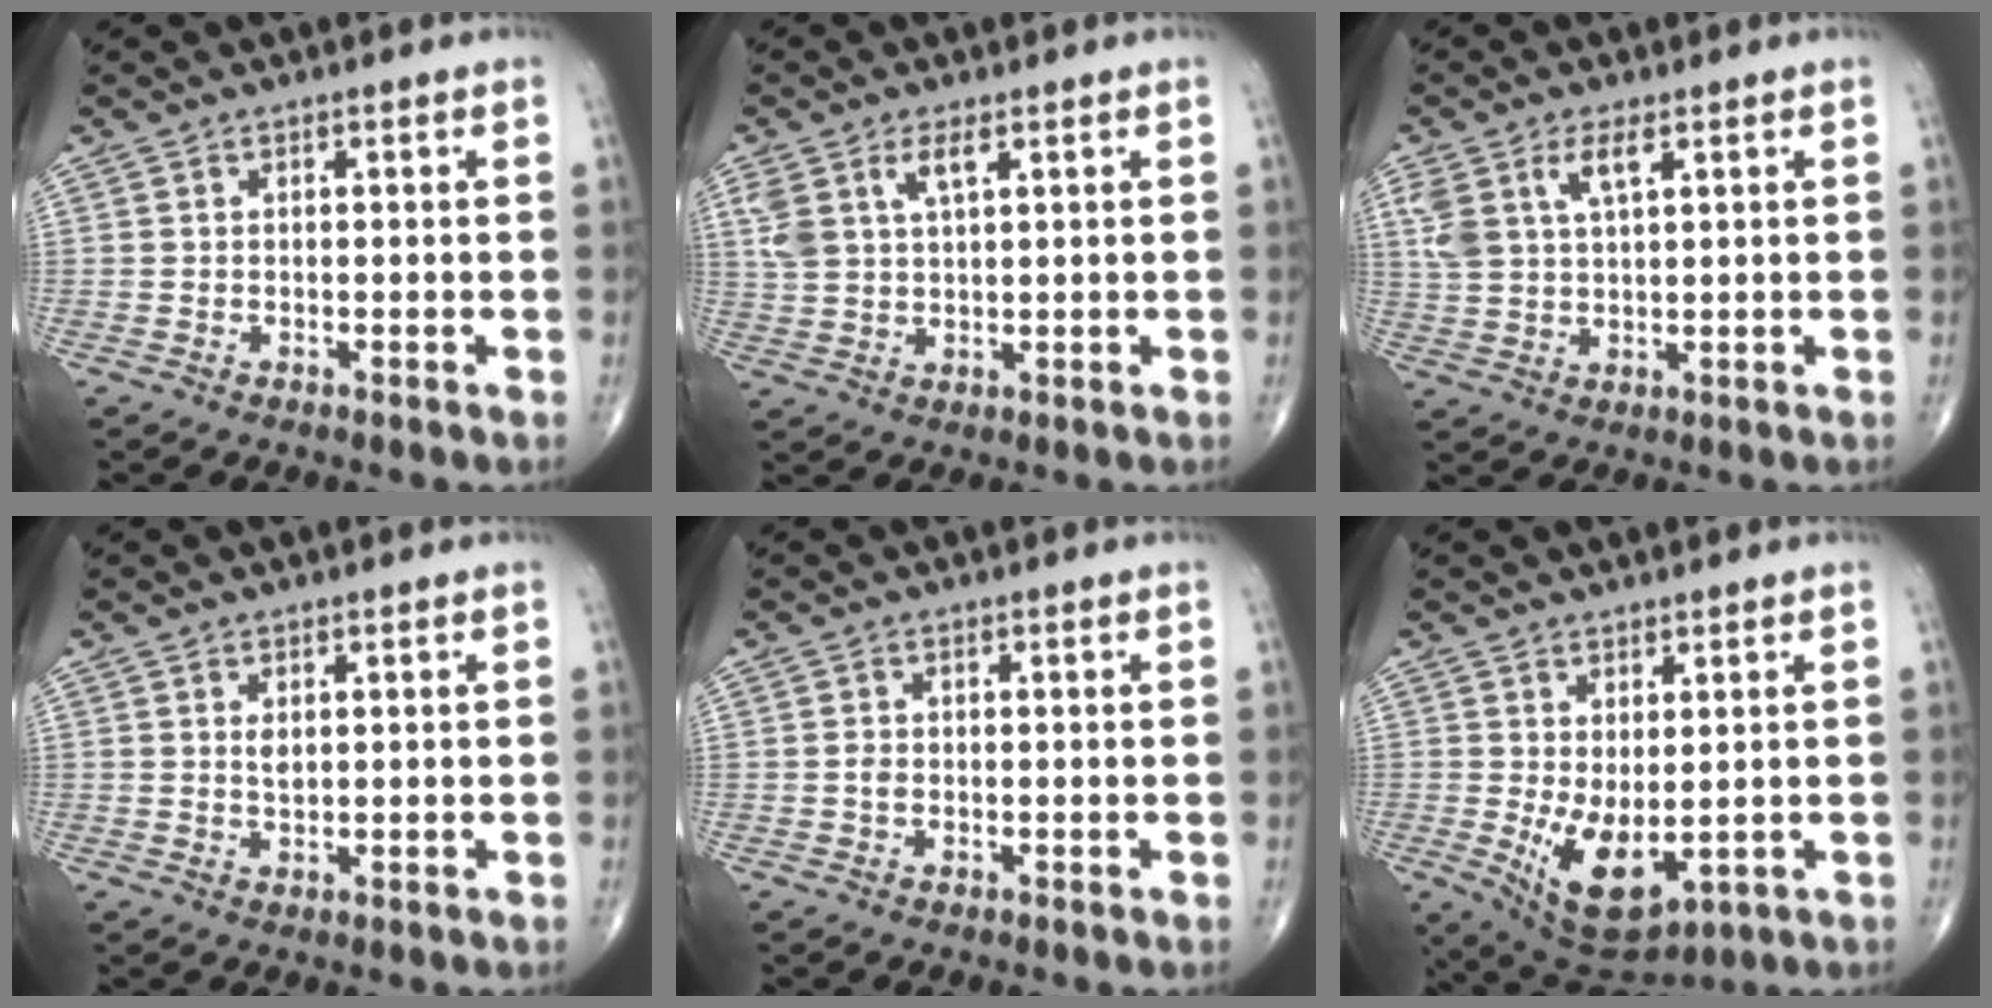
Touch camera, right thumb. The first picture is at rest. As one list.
[{"total": 5.9, "force": [2.8, 2.5, 4.6], "torque": [-0.098, -0.002, 0.062]}, {"total": 6.9, "force": [3.2, 3.0, 5.4], "torque": [-0.116, -0.003, 0.068]}, {"total": 1.6, "force": [0.5, 0.9, 1.3], "torque": [-0.019, -0.003, 0.010]}, {"total": 1.1, "force": [-0.2, 0.8, 0.7], "torque": [-0.009, 0.001, -0.005]}, {"total": 9.5, "force": [-1.0, 4.7, 8.2], "torque": [-0.128, -0.016, 0.008]}]